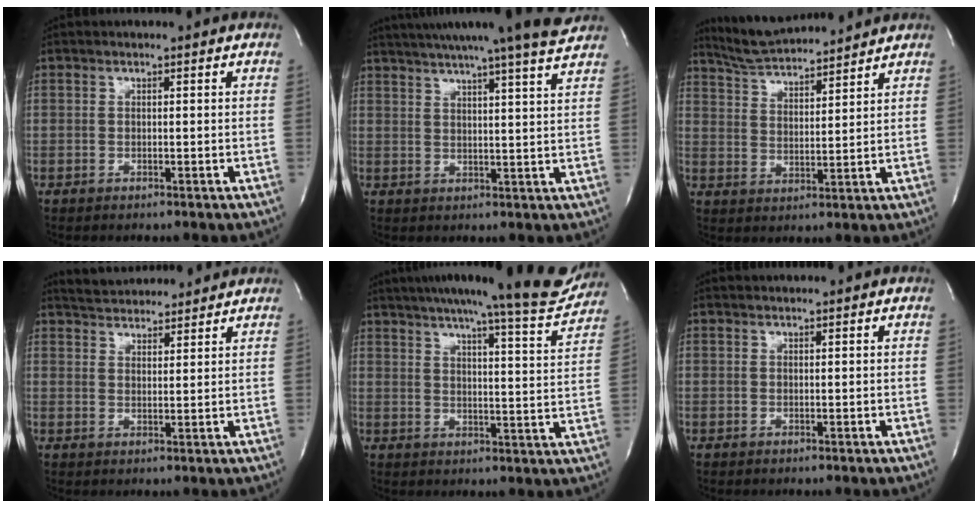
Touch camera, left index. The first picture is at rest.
{"total": 17.4, "force": [15.4, -1.5, 8.0], "torque": [-0.137, -0.012, 0.202]}
{"total": 10.9, "force": [10.3, 0.6, 3.4], "torque": [-0.068, 0.018, 0.179]}
{"total": 8.6, "force": [8.3, 1.4, 2.1], "torque": [-0.040, 0.024, 0.126]}
{"total": 17.4, "force": [15.9, 0.8, 7.0], "torque": [-0.095, -0.035, 0.199]}
{"total": 1.3, "force": [1.2, 0.0, 0.5], "torque": [-0.015, 0.020, 0.018]}